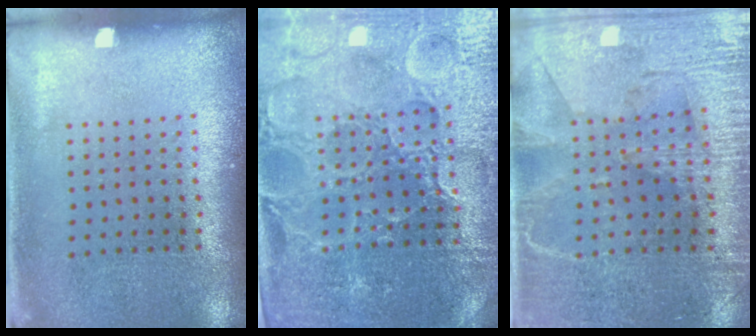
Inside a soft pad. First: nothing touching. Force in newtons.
{"total": 4.6, "press": 4.4, "slide": 1.5}
{"total": 3.3, "press": 3.1, "slide": 1.4}